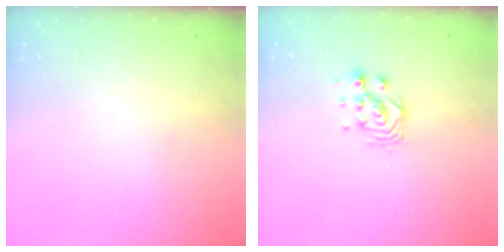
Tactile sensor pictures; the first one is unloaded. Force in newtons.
{"total": 5.1, "press": 5.0, "slide": 0.4}